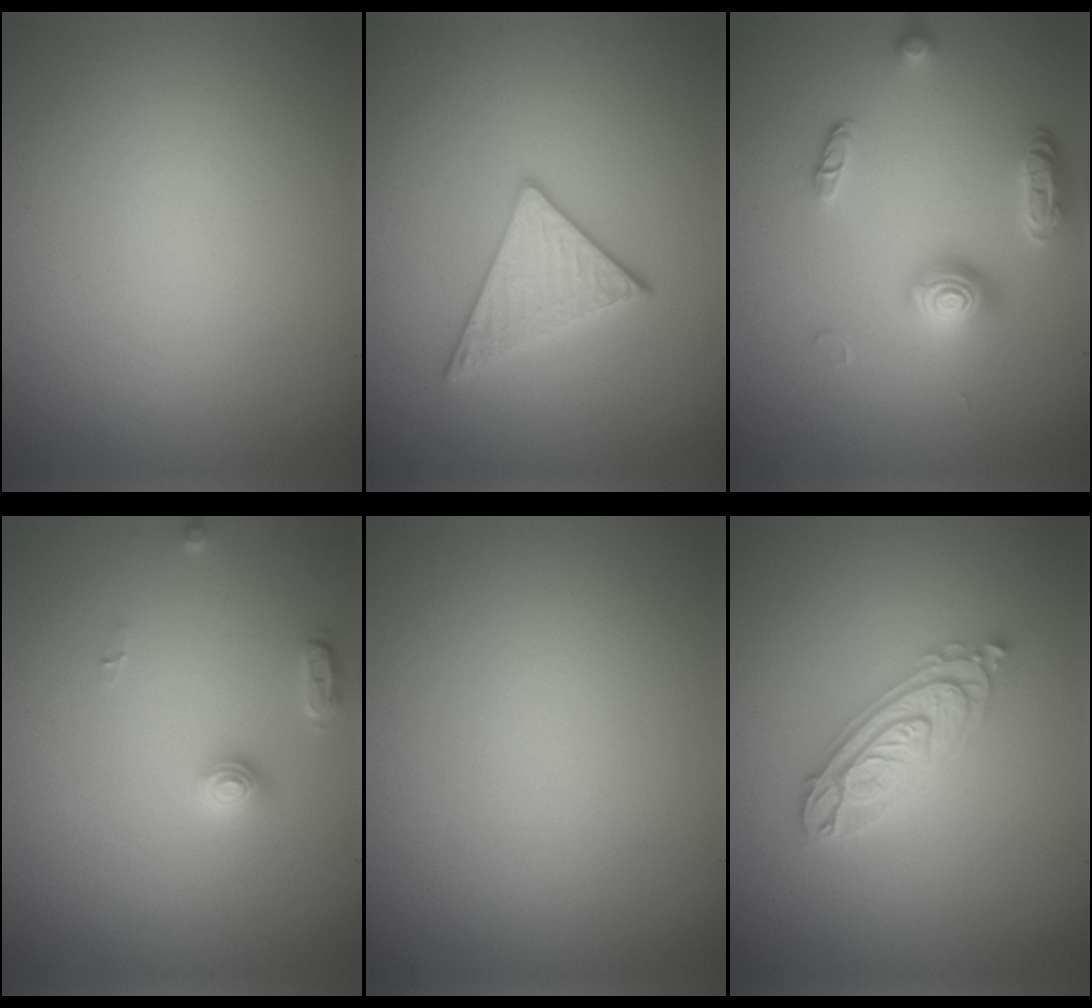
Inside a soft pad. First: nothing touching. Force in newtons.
{"total": 3.0, "press": 3.0, "slide": 0.1}
{"total": 3.7, "press": 2.8, "slide": 2.4}
{"total": 2.0, "press": 2.0, "slide": 0.3}
{"total": 0.0}
{"total": 4.3, "press": 4.2, "slide": 0.7}